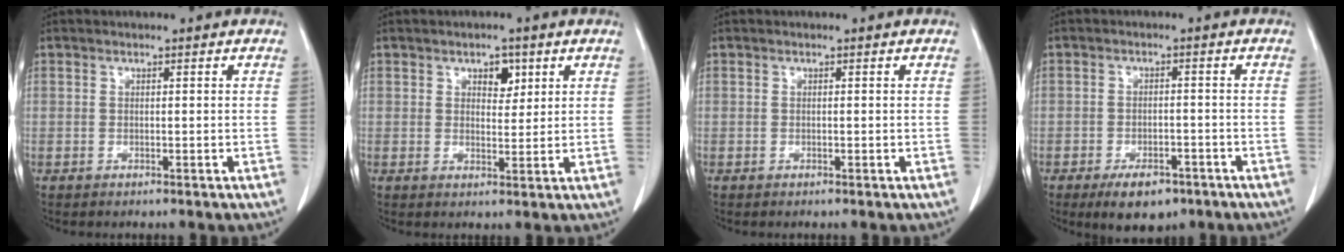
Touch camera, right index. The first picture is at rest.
{"total": 3.4, "force": [1.7, 1.9, 2.2], "torque": [-0.028, 0.002, 0.026]}
{"total": 0.0}
{"total": 6.3, "force": [-4.2, 3.1, 3.6], "torque": [-0.054, 0.000, -0.060]}